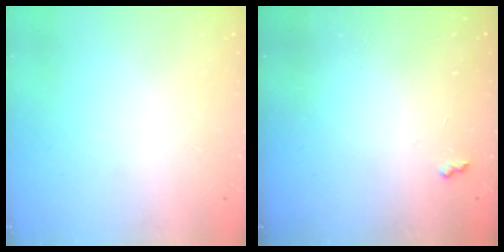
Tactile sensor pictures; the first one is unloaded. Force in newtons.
{"total": 2.6, "press": 2.5, "slide": 0.5}